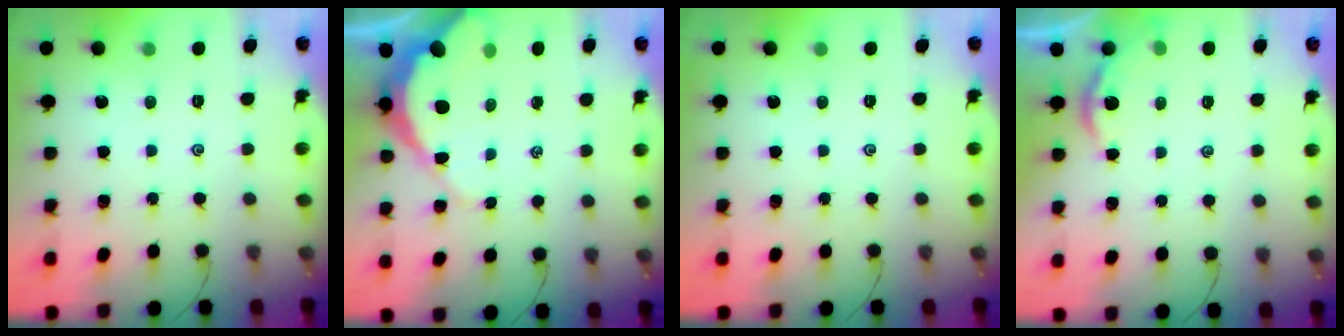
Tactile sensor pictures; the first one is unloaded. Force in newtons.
{"total": 9.9, "press": 9.8, "slide": 1.1}
{"total": 0.0}
{"total": 2.3, "press": 2.3, "slide": 0.3}